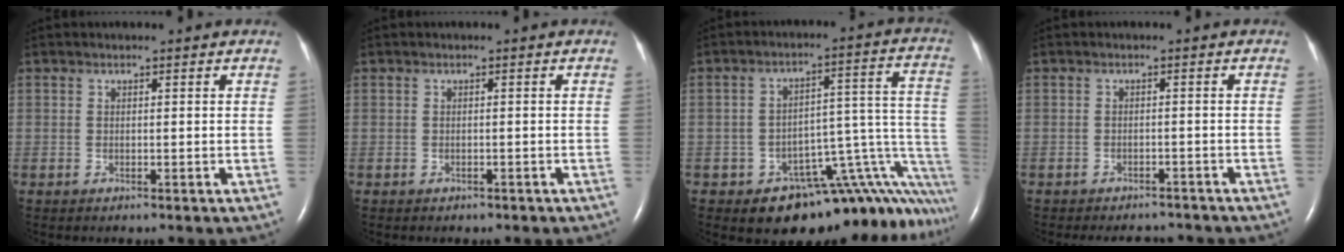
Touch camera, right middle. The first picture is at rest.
{"total": 1.0, "force": [-0.8, 0.5, 0.4], "torque": [-0.011, 0.000, -0.006]}
{"total": 17.1, "force": [-13.9, 4.9, 8.6], "torque": [0.009, 0.083, -0.169]}
{"total": 6.8, "force": [-6.3, 2.2, 1.5], "torque": [-0.020, -0.002, -0.075]}